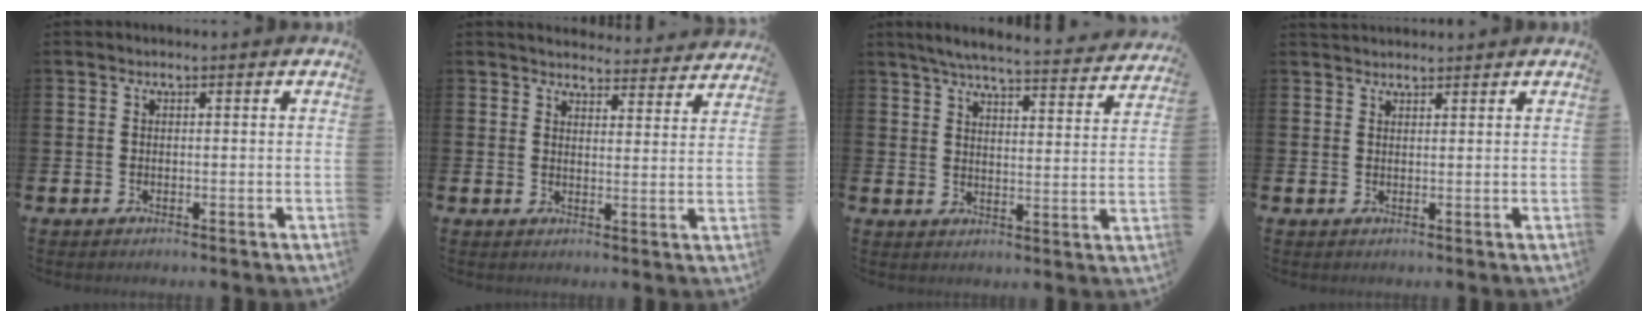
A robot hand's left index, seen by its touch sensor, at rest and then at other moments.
{"total": 4.3, "force": [4.3, 0.7, 0.2], "torque": [-0.005, -0.033, 0.074]}
{"total": 5.9, "force": [5.6, 0.3, 1.9], "torque": [-0.052, -0.038, 0.095]}
{"total": 0.6, "force": [0.5, 0.0, 0.0], "torque": [0.002, 0.000, 0.010]}